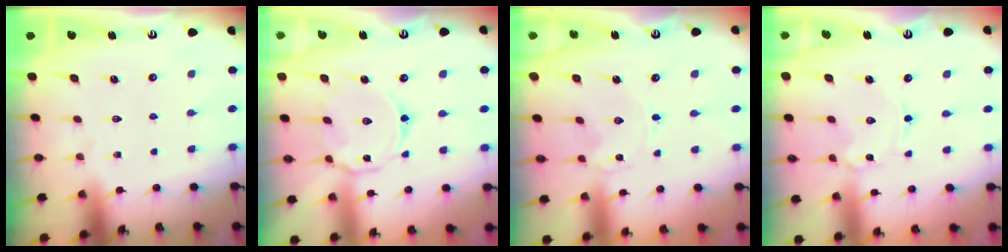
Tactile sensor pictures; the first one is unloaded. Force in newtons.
{"total": 7.9, "press": 7.9, "slide": 0.5}
{"total": 0.0}
{"total": 1.6, "press": 1.5, "slide": 0.1}